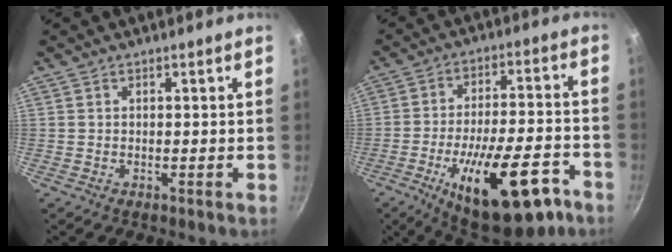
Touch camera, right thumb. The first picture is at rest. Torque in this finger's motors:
{"motor_torque": [2.81, 2.20, 2.03, -0.74, 0.67]}